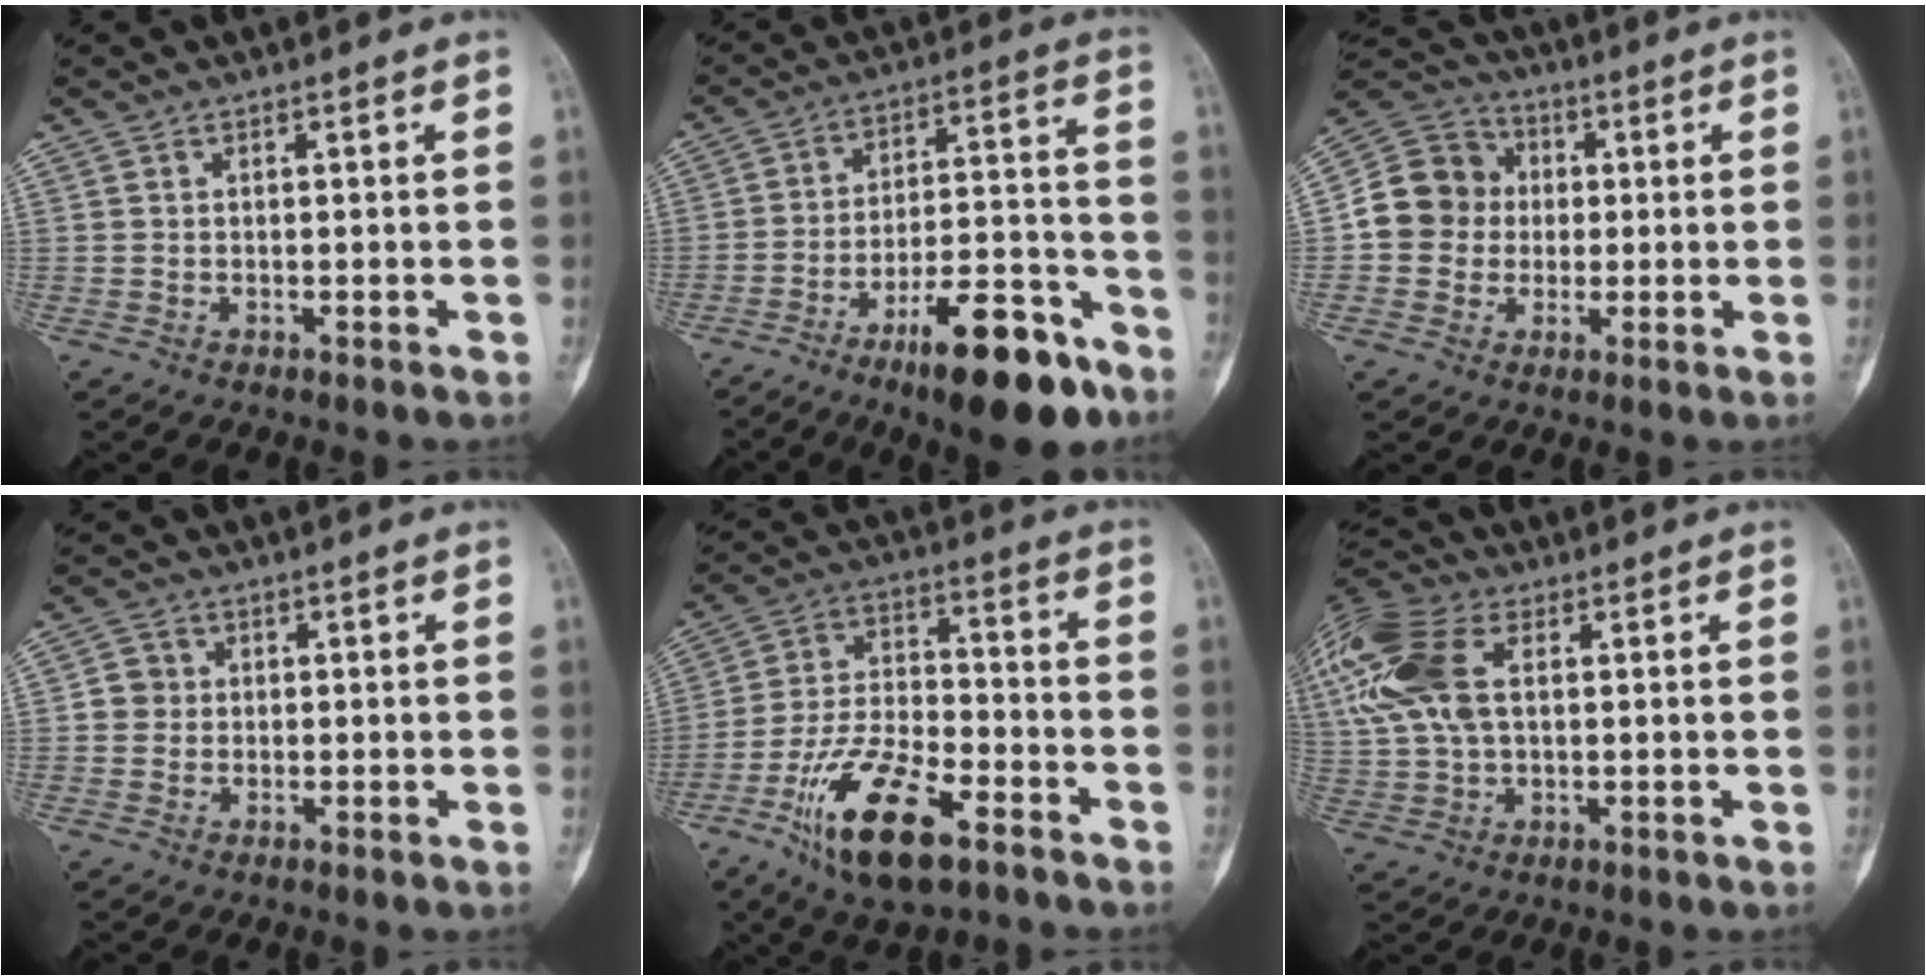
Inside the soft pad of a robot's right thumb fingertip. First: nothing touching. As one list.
[{"total": 18.2, "force": [-11.3, 6.1, 12.9], "torque": [-0.185, 0.085, -0.176]}, {"total": 11.3, "force": [0.1, 10.5, 4.2], "torque": [-0.057, 0.027, -0.005]}, {"total": 2.9, "force": [0.1, 2.8, 0.7], "torque": [0.006, 0.007, -0.002]}, {"total": 16.8, "force": [-9.3, 6.7, 12.4], "torque": [-0.228, 0.047, -0.164]}, {"total": 18.6, "force": [5.1, 11.2, 14.0], "torque": [-0.346, 0.024, 0.092]}]